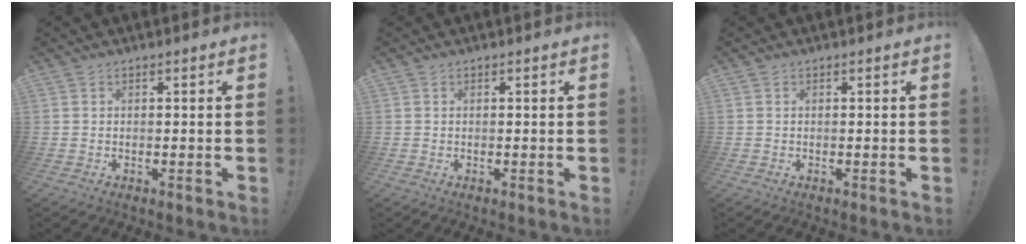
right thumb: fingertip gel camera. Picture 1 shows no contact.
{"total": 0.0}
{"total": 0.0}